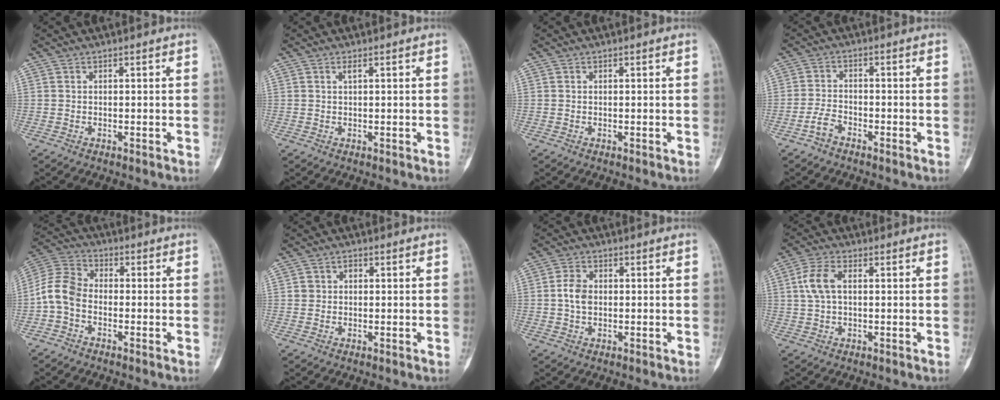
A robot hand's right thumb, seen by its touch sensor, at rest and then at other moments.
{"total": 0.8, "force": [0.4, 0.1, 0.7], "torque": [-0.016, 0.003, 0.007]}
{"total": 0.0}
{"total": 3.0, "force": [-2.1, 1.5, 1.3], "torque": [-0.029, 0.015, -0.043]}
{"total": 7.8, "force": [-1.9, 5.5, 5.2], "torque": [-0.097, 0.026, -0.054]}
{"total": 1.9, "force": [0.3, 1.7, 0.7], "torque": [-0.001, 0.003, 0.003]}
{"total": 4.2, "force": [0.0, 3.0, 2.9], "torque": [-0.054, 0.006, -0.003]}
{"total": 5.9, "force": [1.0, 3.2, 4.8], "torque": [-0.110, 0.014, 0.017]}